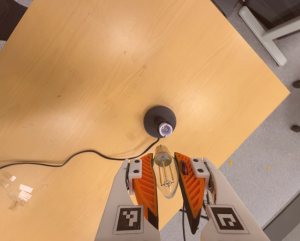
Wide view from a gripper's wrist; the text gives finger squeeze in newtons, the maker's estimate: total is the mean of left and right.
{"total": 21.7, "left": 23.7, "right": 19.6}